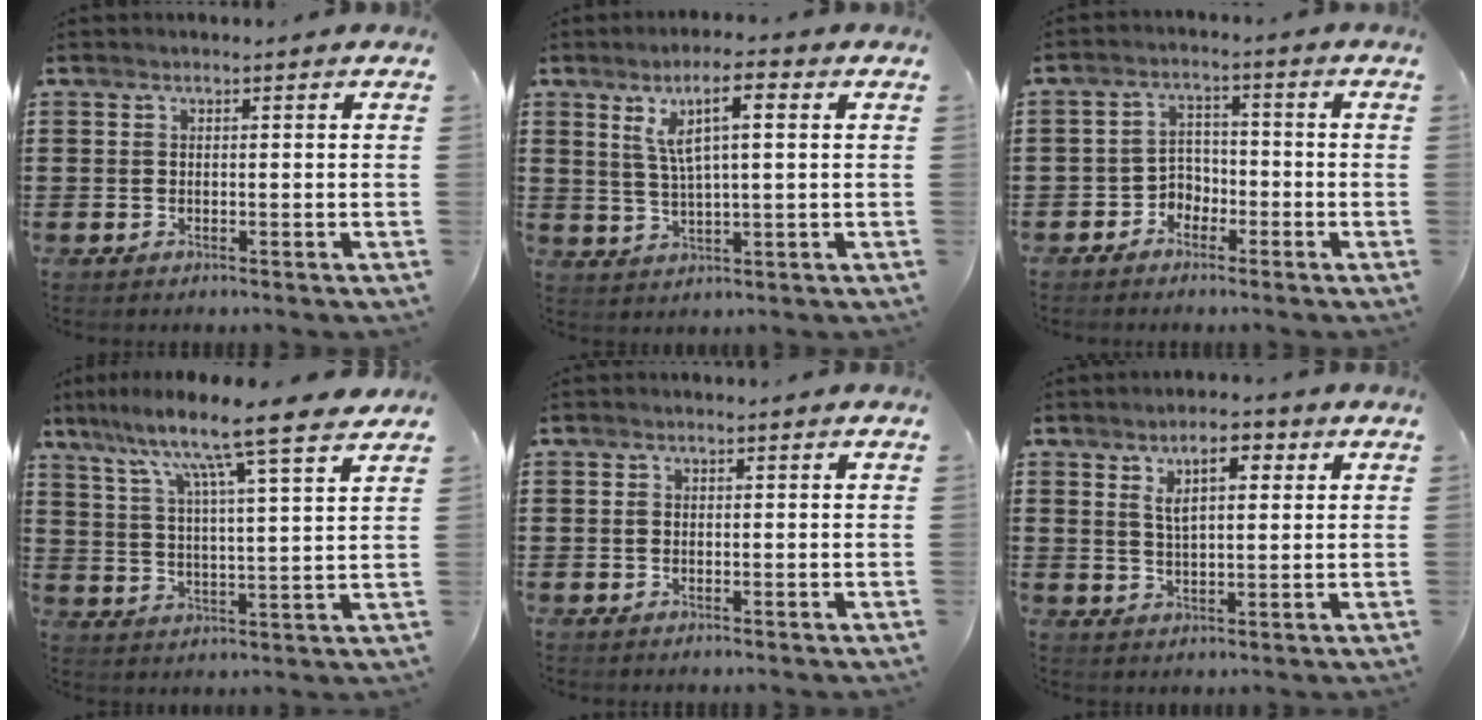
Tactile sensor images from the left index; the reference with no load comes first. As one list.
[{"total": 6.8, "force": [2.7, 2.0, 5.9], "torque": [-0.114, 0.007, 0.043]}, {"total": 3.4, "force": [-2.5, 2.2, 0.6], "torque": [-0.022, 0.009, -0.055]}, {"total": 9.9, "force": [8.2, -0.6, 5.6], "torque": [-0.123, -0.054, 0.129]}, {"total": 0.5, "force": [0.0, 0.5, 0.2], "torque": [-0.005, 0.003, -0.001]}, {"total": 5.4, "force": [2.6, 2.4, 4.1], "torque": [-0.065, 0.001, 0.037]}]